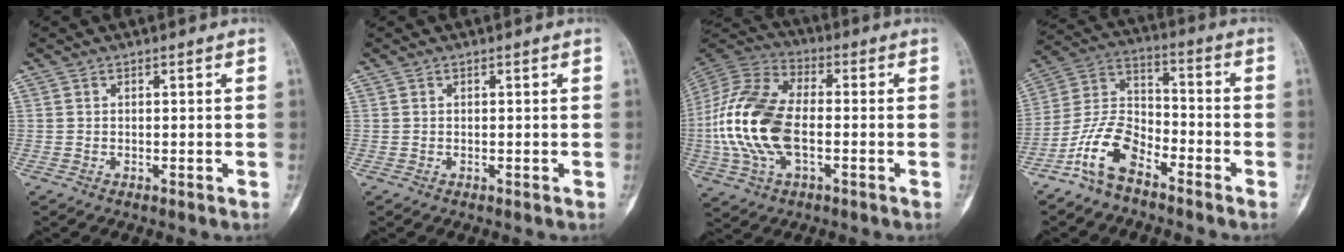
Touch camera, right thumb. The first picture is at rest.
{"total": 0.0}
{"total": 19.0, "force": [-2.5, 10.5, 15.7], "torque": [-0.338, 0.020, -0.047]}
{"total": 11.1, "force": [-7.2, 5.3, 6.6], "torque": [-0.133, 0.057, -0.150]}